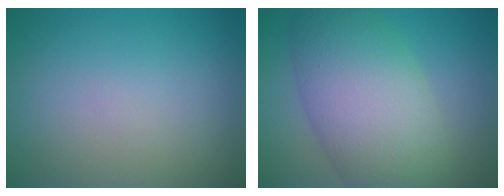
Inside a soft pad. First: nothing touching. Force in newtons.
{"total": 9.4, "press": 9.4, "slide": 0.2}